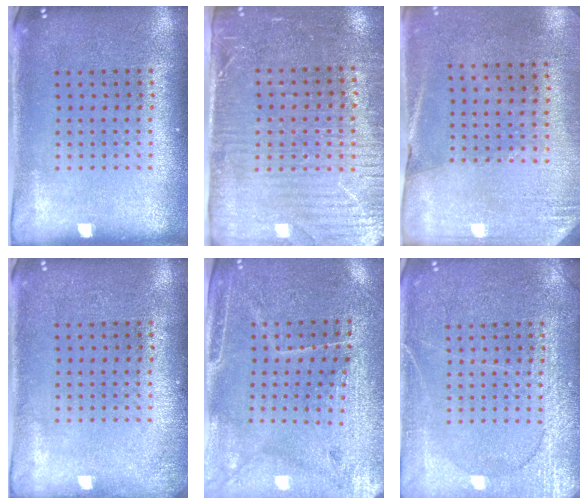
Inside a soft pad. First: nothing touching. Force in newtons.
{"total": 3.4, "press": 3.1, "slide": 1.5}
{"total": 2.6, "press": 2.3, "slide": 1.1}
{"total": 1.0, "press": 1.0, "slide": 0.3}
{"total": 3.2, "press": 3.0, "slide": 1.1}
{"total": 4.7, "press": 4.7, "slide": 0.6}